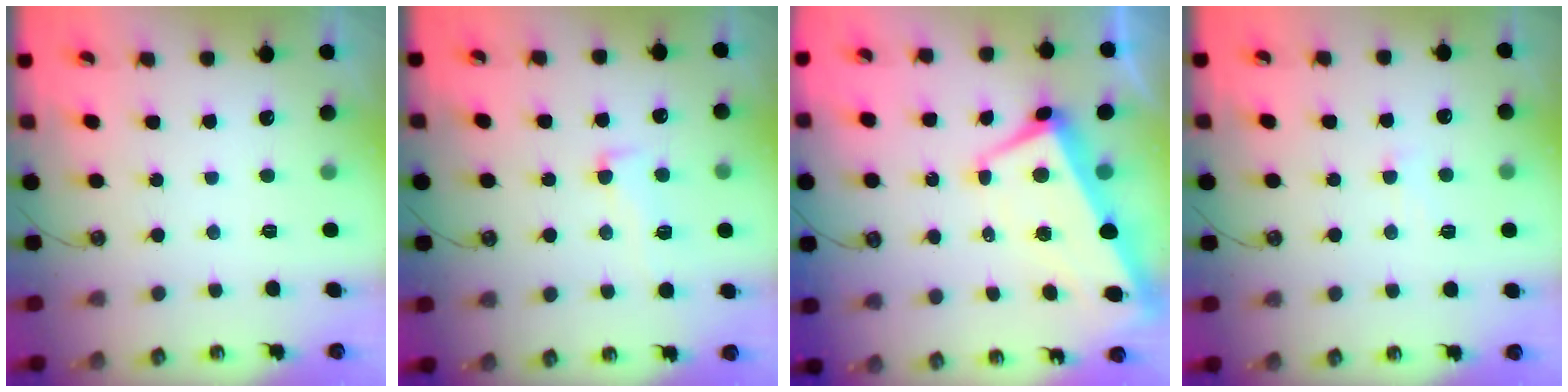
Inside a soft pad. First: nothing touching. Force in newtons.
{"total": 2.2, "press": 1.5, "slide": 1.6}
{"total": 1.7, "press": 1.1, "slide": 1.3}
{"total": 0.8, "press": 0.6, "slide": 0.6}